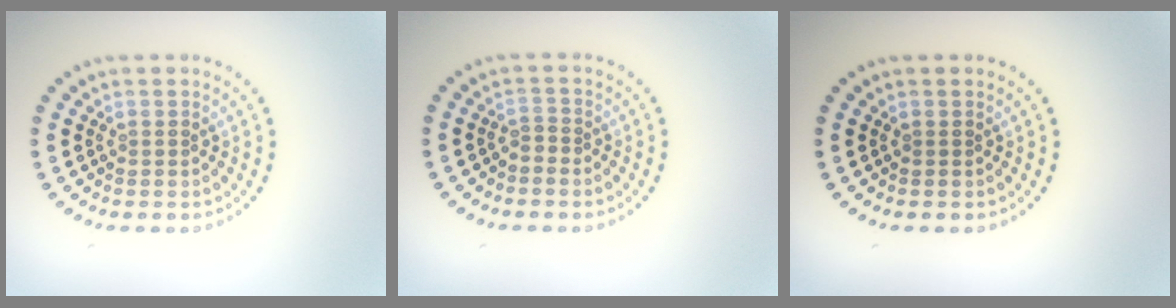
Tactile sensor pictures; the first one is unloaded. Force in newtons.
{"total": 0.7, "press": 0.4, "slide": 0.6}
{"total": 0.0}